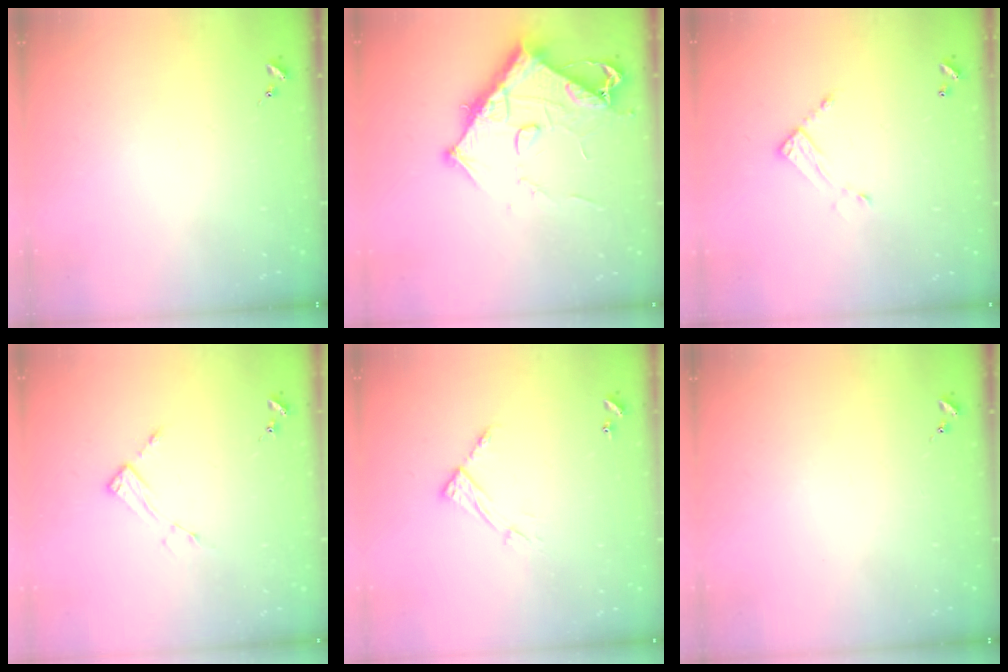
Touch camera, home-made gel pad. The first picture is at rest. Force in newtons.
{"total": 13.1, "press": 13.1, "slide": 1.4}
{"total": 7.2, "press": 7.2, "slide": 0.3}
{"total": 4.8, "press": 4.7, "slide": 0.3}
{"total": 8.1, "press": 8.1, "slide": 0.6}
{"total": 0.0}